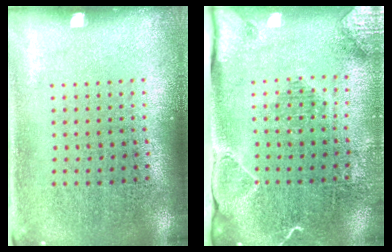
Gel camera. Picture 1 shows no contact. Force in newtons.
{"total": 2.0, "press": 2.0, "slide": 0.2}